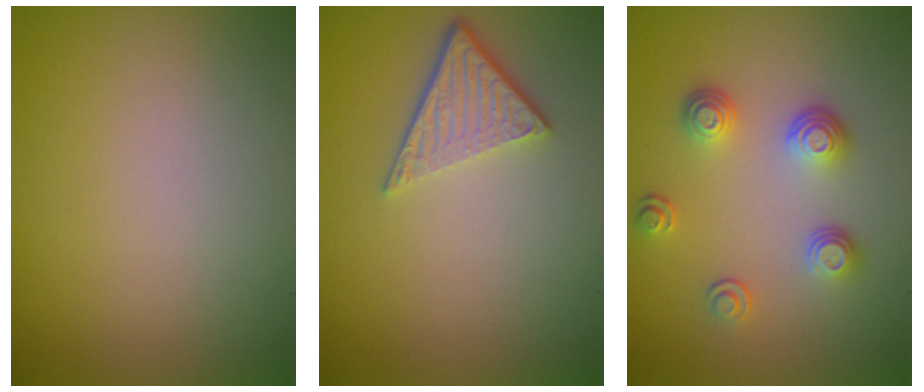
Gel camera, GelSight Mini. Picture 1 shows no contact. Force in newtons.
{"total": 3.7, "press": 2.7, "slide": 2.5}
{"total": 3.4, "press": 2.7, "slide": 2.0}